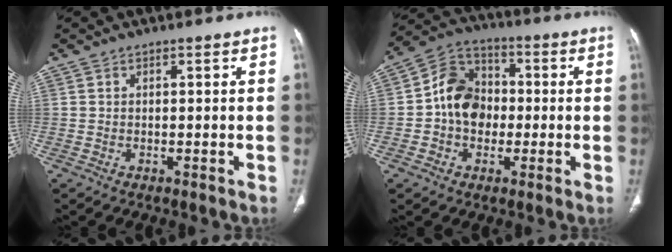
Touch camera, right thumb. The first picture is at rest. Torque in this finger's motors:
{"motor_torque": [1.73, 1.19, 1.00, -1.05, 0.07]}